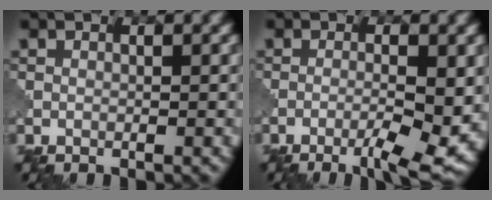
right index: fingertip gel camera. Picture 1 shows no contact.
{"total": 5.1, "force": [-1.9, 0.8, 4.6], "torque": [-0.082, -0.003, -0.032]}